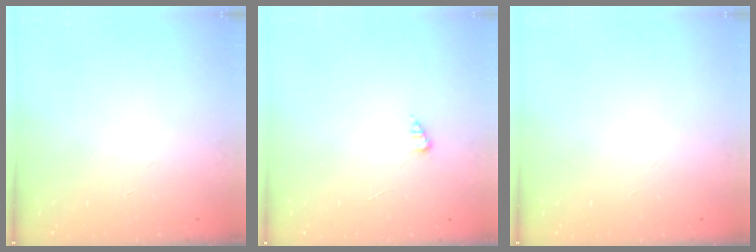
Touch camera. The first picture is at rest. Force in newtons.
{"total": 1.6, "press": 1.6, "slide": 0.2}
{"total": 0.0}